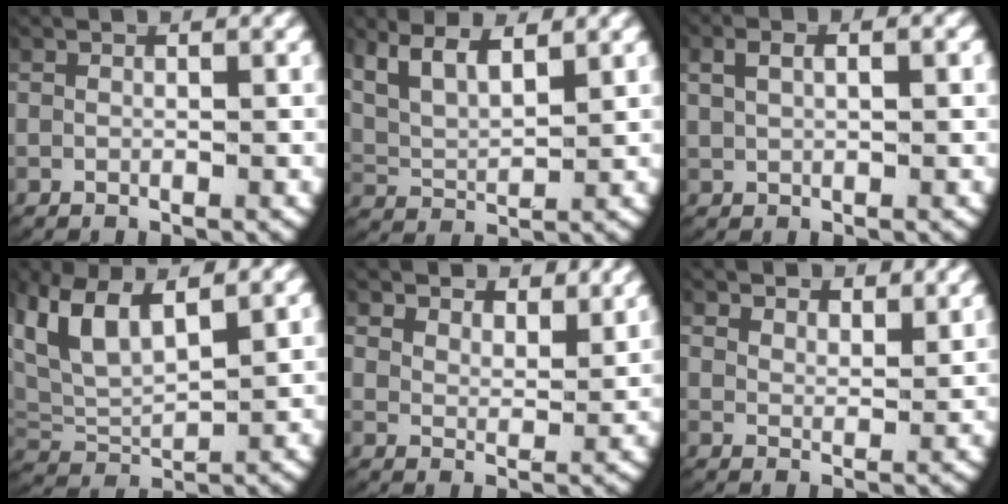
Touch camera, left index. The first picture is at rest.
{"total": 6.9, "force": [3.1, 4.8, 4.0], "torque": [-0.093, -0.003, 0.049]}
{"total": 2.0, "force": [0.8, 0.8, 1.6], "torque": [-0.030, 0.005, 0.019]}
{"total": 8.3, "force": [2.4, 6.1, 5.1], "torque": [-0.150, -0.019, 0.049]}
{"total": 3.9, "force": [3.7, 0.7, 0.8], "torque": [-0.020, -0.008, 0.069]}
{"total": 3.4, "force": [3.4, 0.3, 0.4], "torque": [-0.013, -0.006, 0.062]}